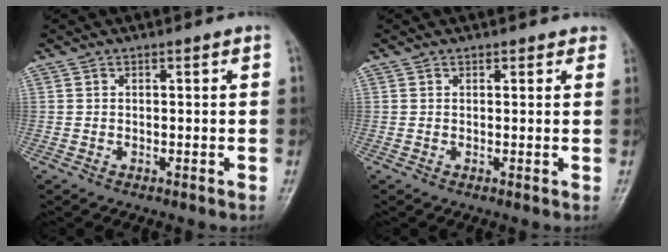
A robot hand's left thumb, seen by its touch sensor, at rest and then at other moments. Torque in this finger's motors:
{"motor_torque": [-0.17, -0.10, -0.24, -0.28, 0.00]}